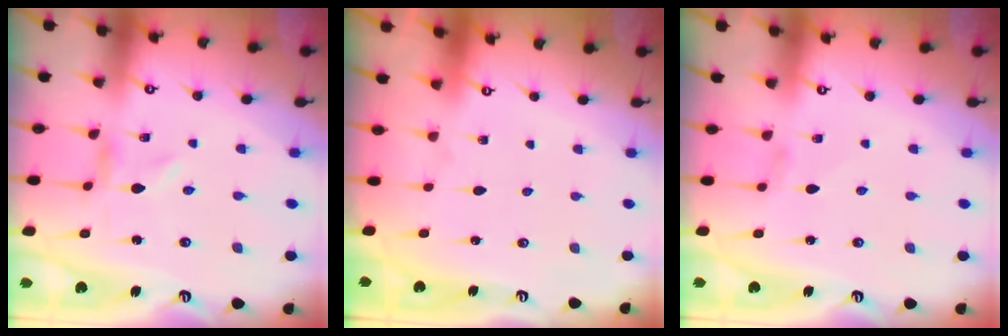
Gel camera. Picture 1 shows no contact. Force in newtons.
{"total": 1.8, "press": 1.8, "slide": 0.2}
{"total": 0.7, "press": 0.6, "slide": 0.3}